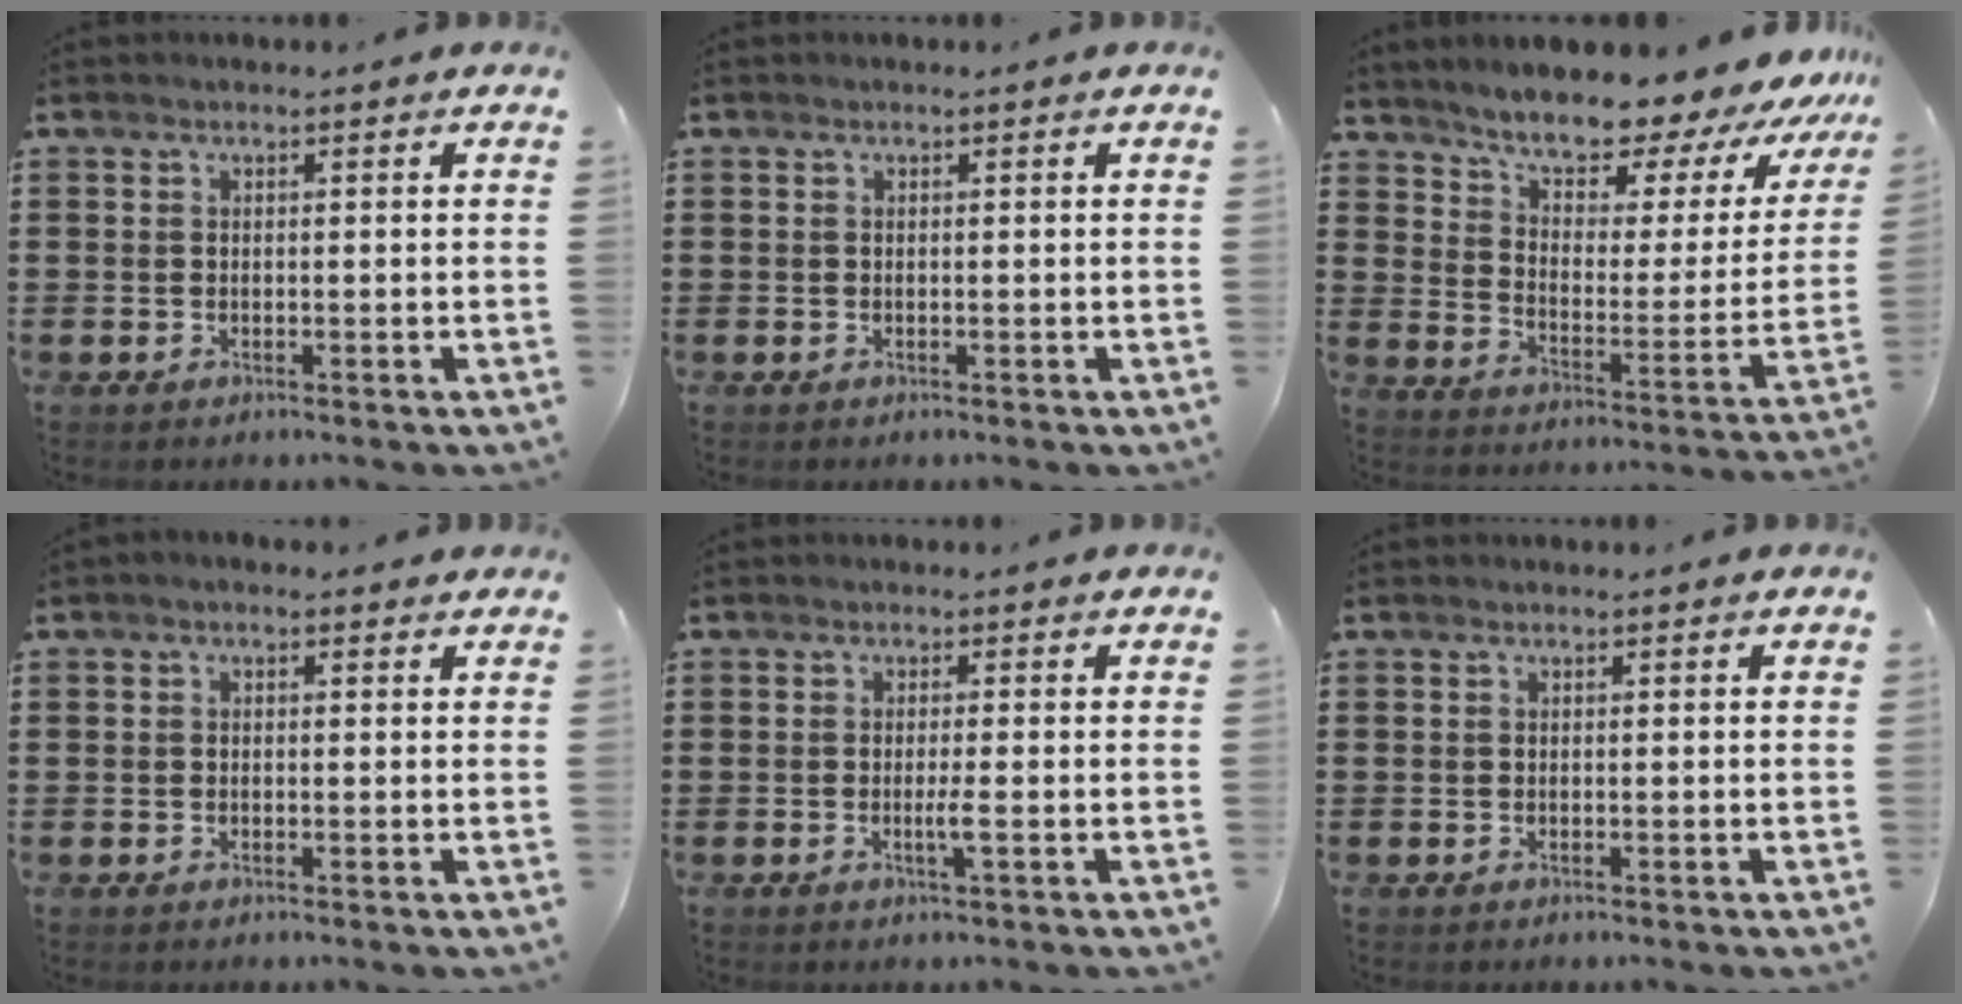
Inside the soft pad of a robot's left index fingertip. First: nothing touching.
{"total": 0.0}
{"total": 8.5, "force": [7.6, 2.1, 3.2], "torque": [-0.085, -0.063, 0.125]}
{"total": 0.8, "force": [0.0, 0.5, 0.6], "torque": [-0.011, 0.004, -0.001]}
{"total": 2.1, "force": [-0.4, -0.2, 2.0], "torque": [-0.035, -0.006, -0.009]}
{"total": 0.0}